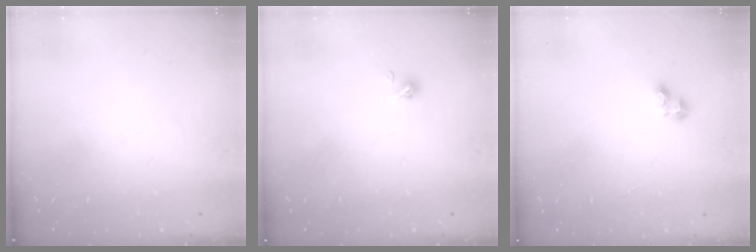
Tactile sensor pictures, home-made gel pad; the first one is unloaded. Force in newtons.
{"total": 0.0}
{"total": 3.7, "press": 3.7, "slide": 0.5}